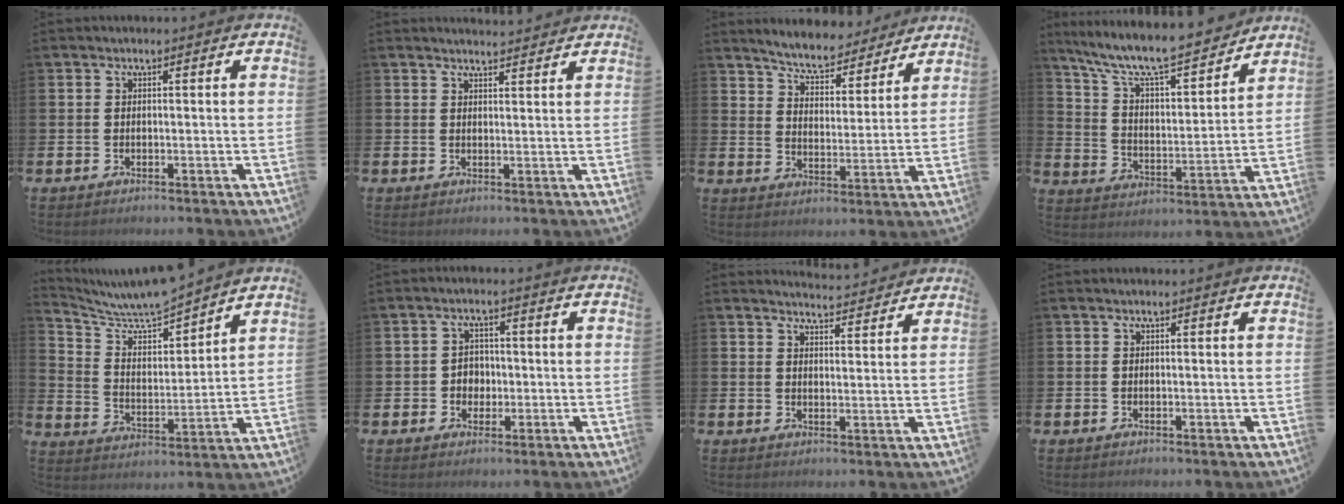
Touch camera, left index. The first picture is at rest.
{"total": 2.4, "force": [2.4, 0.1, -0.2], "torque": [0.008, -0.017, 0.042]}
{"total": 6.0, "force": [5.8, 1.3, 1.2], "torque": [-0.049, -0.042, 0.097]}
{"total": 9.9, "force": [8.8, 1.7, 4.1], "torque": [-0.114, -0.063, 0.147]}
{"total": 7.8, "force": [7.5, 1.0, 2.0], "torque": [-0.079, -0.056, 0.131]}
{"total": 2.8, "force": [-0.2, 2.6, 0.9], "torque": [-0.017, 0.006, -0.011]}
{"total": 3.9, "force": [3.9, 0.1, -0.2], "torque": [0.005, -0.030, 0.068]}
{"total": 0.0}